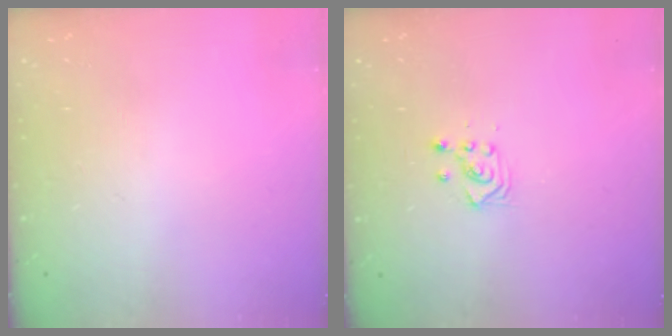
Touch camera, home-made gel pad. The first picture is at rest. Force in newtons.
{"total": 3.0, "press": 2.9, "slide": 0.8}